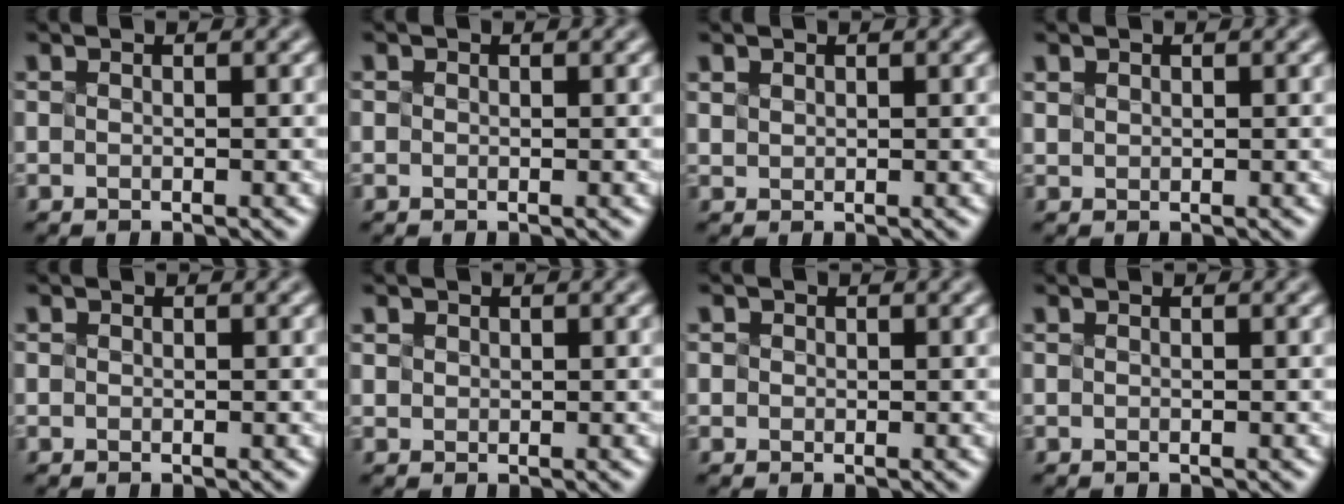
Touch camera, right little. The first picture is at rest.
{"total": 1.6, "force": [-0.5, -1.0, -1.2], "torque": [-0.002, -0.010, 0.015]}
{"total": 2.0, "force": [-0.1, -1.2, -1.5], "torque": [-0.004, -0.009, 0.035]}
{"total": 1.6, "force": [0.0, -1.0, -1.3], "torque": [-0.005, -0.012, 0.032]}
{"total": 1.2, "force": [-0.4, -0.8, -0.9], "torque": [0.001, -0.011, 0.012]}
{"total": 2.1, "force": [-0.4, -1.1, -1.7], "torque": [0.001, -0.009, 0.033]}
{"total": 2.3, "force": [-0.8, -1.1, -1.9], "torque": [0.010, -0.012, 0.018]}
{"total": 0.0}